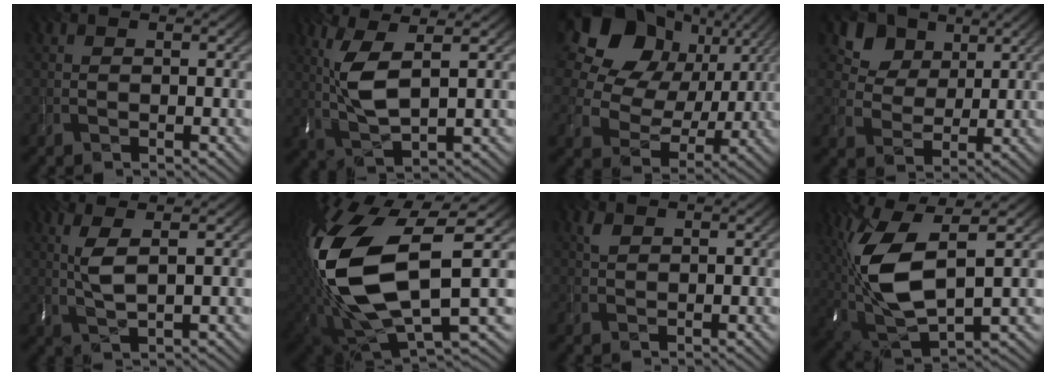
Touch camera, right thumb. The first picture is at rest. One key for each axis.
{"total": 7.0, "fx": 1.9, "fy": 1.9, "fz": 6.4, "tx": -0.151, "ty": 0.000, "tz": 0.041}
{"total": 19.5, "fx": 8.6, "fy": 14.3, "fz": 10.2, "tx": -0.272, "ty": 0.076, "tz": 0.168}
{"total": 7.9, "fx": 4.6, "fy": 5.5, "fz": 3.2, "tx": -0.079, "ty": -0.015, "tz": 0.091}
{"total": 4.2, "fx": 1.4, "fy": 0.8, "fz": 3.9, "tx": -0.093, "ty": 0.004, "tz": 0.034}
{"total": 17.8, "fx": 1.2, "fy": 8.7, "fz": 15.5, "tx": -0.358, "ty": -0.026, "tz": 0.019}
{"total": 1.4, "fx": 0.9, "fy": 0.7, "fz": 0.8, "tx": -0.023, "ty": 0.003, "tz": 0.019}
{"total": 14.0, "fx": 2.4, "fy": 5.9, "fz": 12.5, "tx": -0.299, "ty": -0.005, "tz": 0.055}